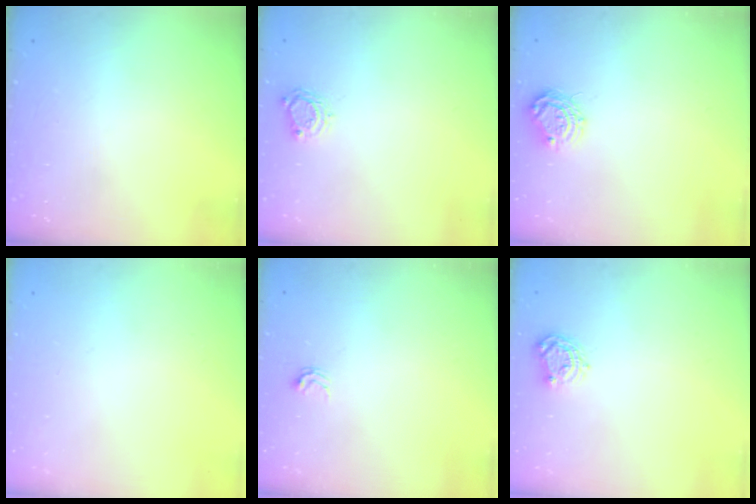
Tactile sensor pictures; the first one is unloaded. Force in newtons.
{"total": 4.9, "press": 4.9, "slide": 0.2}
{"total": 7.7, "press": 7.7, "slide": 0.4}
{"total": 0.0}
{"total": 2.9, "press": 2.8, "slide": 0.4}
{"total": 5.8, "press": 5.8, "slide": 0.4}